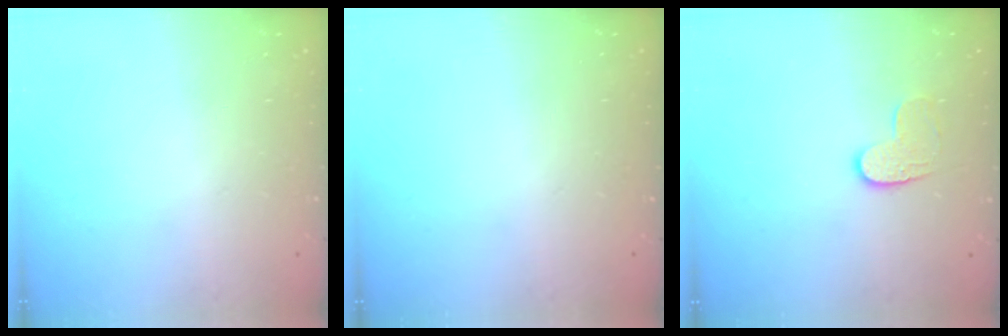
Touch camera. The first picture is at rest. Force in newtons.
{"total": 0.0}
{"total": 5.7, "press": 5.7, "slide": 0.3}